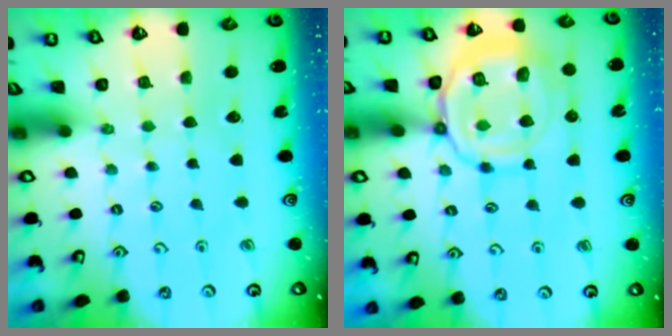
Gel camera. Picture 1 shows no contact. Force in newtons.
{"total": 14.8, "press": 14.8, "slide": 1.2}